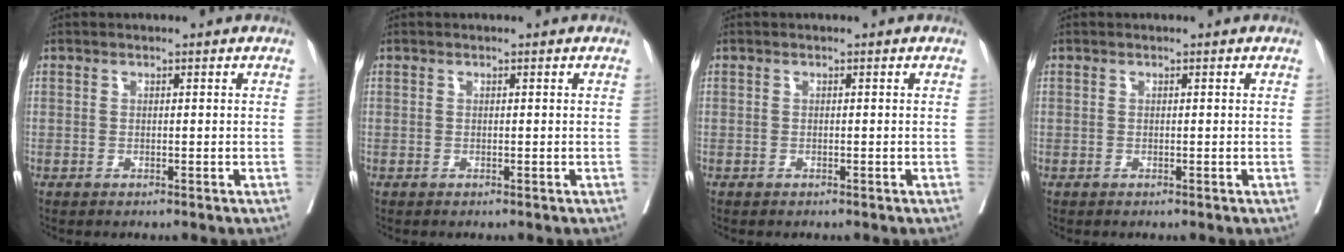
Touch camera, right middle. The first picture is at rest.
{"total": 0.0}
{"total": 0.0}
{"total": 0.0}